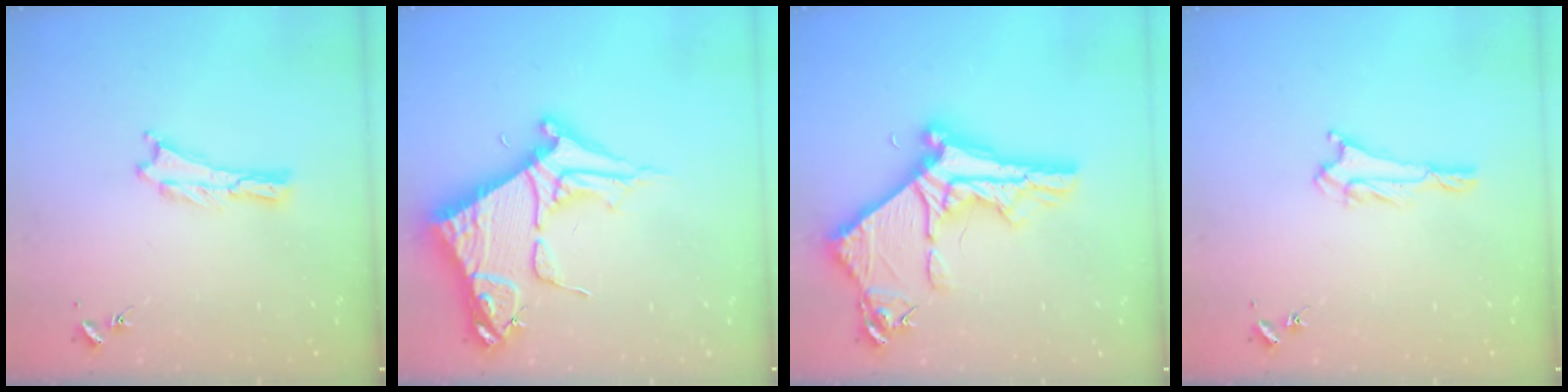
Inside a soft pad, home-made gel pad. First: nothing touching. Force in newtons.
{"total": 10.4, "press": 10.4, "slide": 1.1}
{"total": 10.5, "press": 10.4, "slide": 1.1}
{"total": 1.7, "press": 1.7, "slide": 0.2}